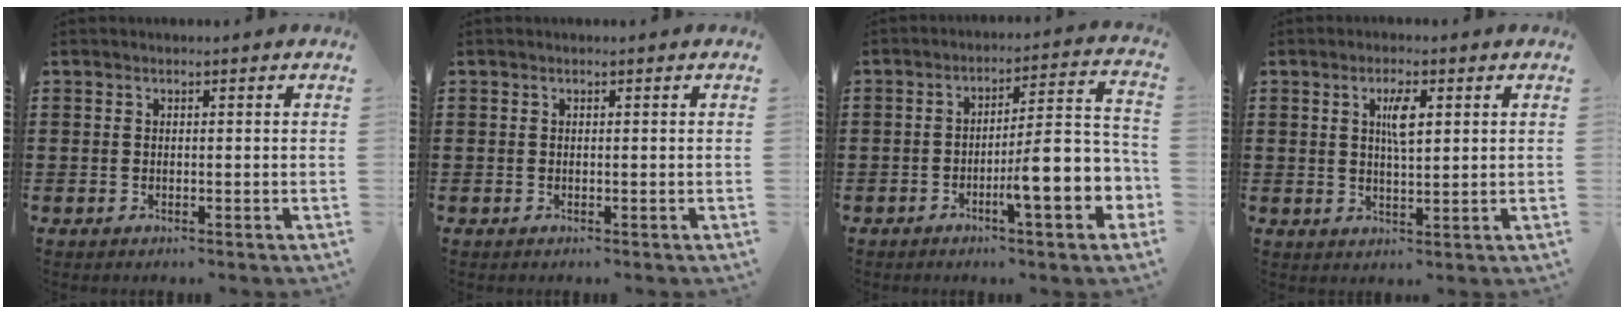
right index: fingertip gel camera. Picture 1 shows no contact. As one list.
[{"total": 0.0}, {"total": 10.3, "force": [-3.6, 1.6, 9.5], "torque": [-0.147, -0.021, -0.067]}, {"total": 4.1, "force": [1.3, 1.2, 3.7], "torque": [-0.069, 0.007, 0.016]}]